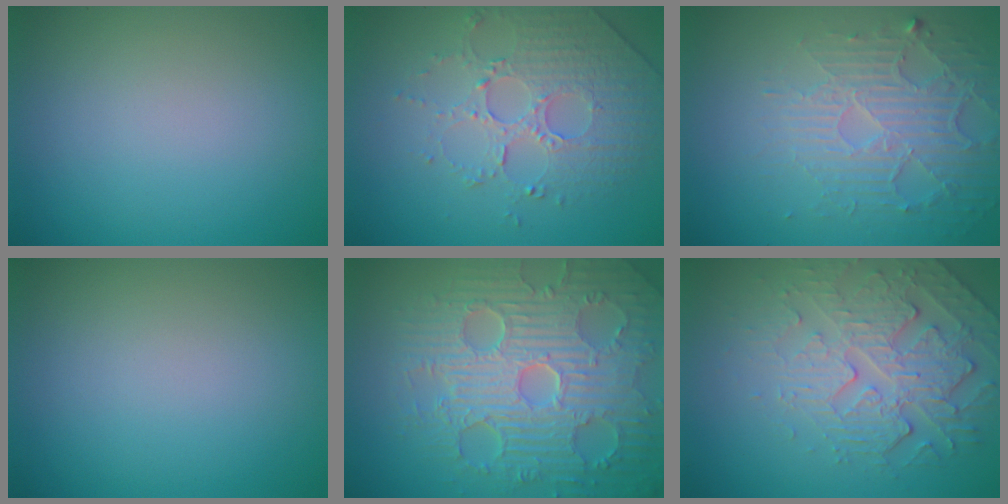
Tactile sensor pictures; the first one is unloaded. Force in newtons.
{"total": 5.2, "press": 3.7, "slide": 3.6}
{"total": 5.4, "press": 3.6, "slide": 4.0}
{"total": 0.0}
{"total": 10.1, "press": 7.0, "slide": 7.3}
{"total": 4.4, "press": 4.0, "slide": 1.6}